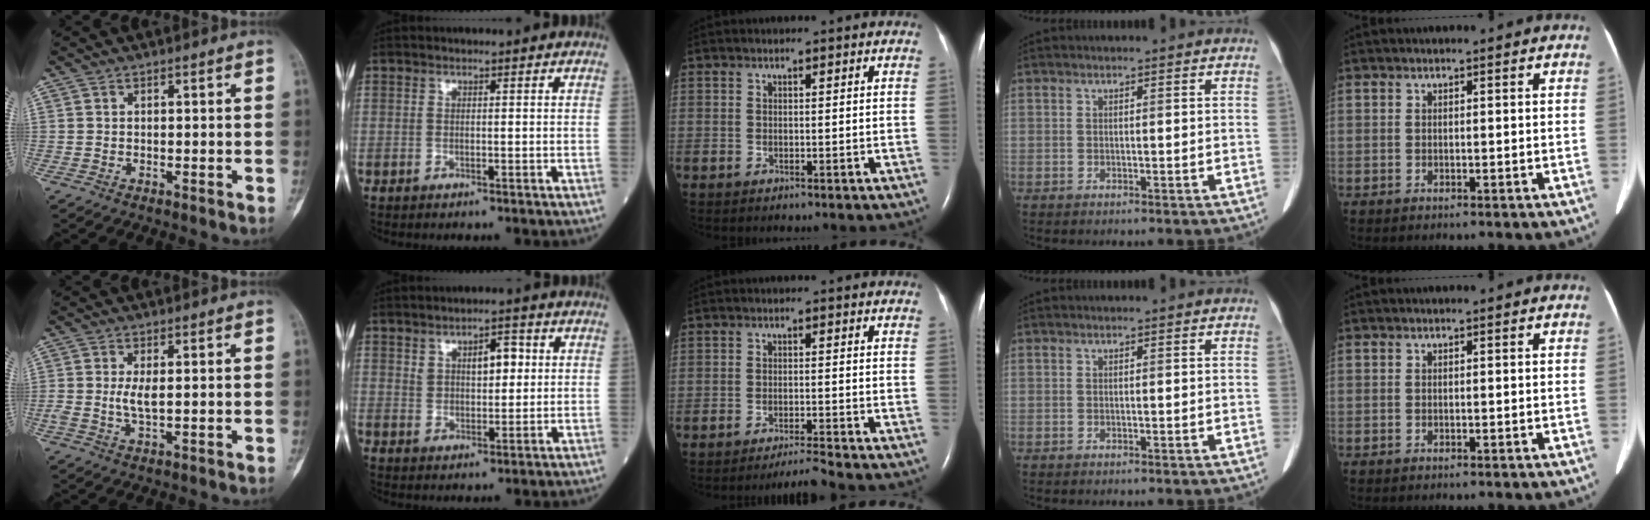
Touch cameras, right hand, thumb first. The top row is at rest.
{"thumb": {"total": 3.1, "force": [0.2, 1.0, 3.0], "torque": [-0.069, -0.007, 0.006]}, "index": {"total": 5.2, "force": [1.8, 2.5, 4.1], "torque": [-0.063, 0.010, 0.031]}, "middle": {"total": 3.0, "force": [-2.7, -1.4, 0.5], "torque": [-0.013, -0.015, -0.046]}}